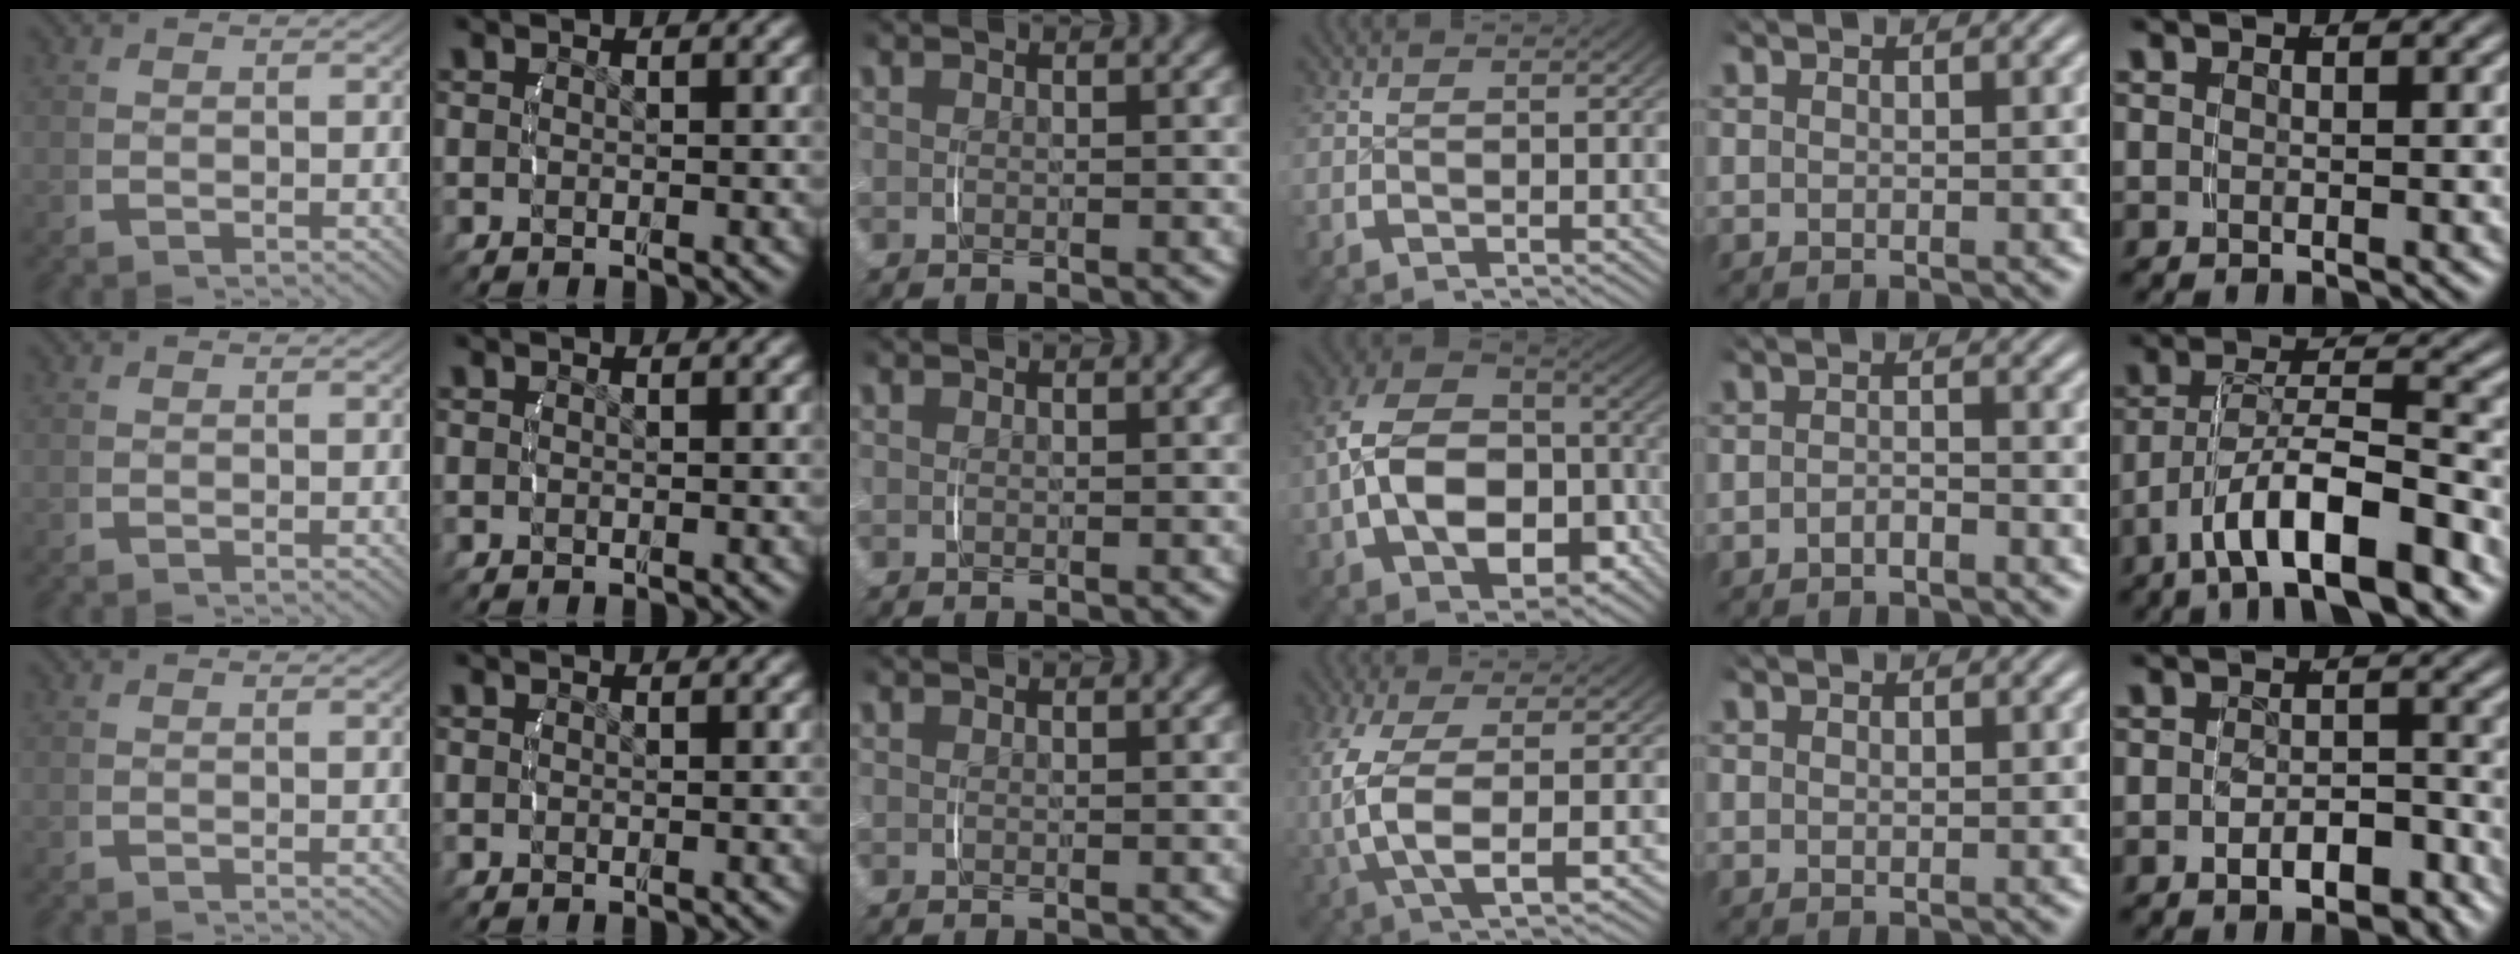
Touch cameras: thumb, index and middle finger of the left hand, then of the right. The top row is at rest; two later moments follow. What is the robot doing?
{"motion": "lift_and_place", "object": "napkin"}